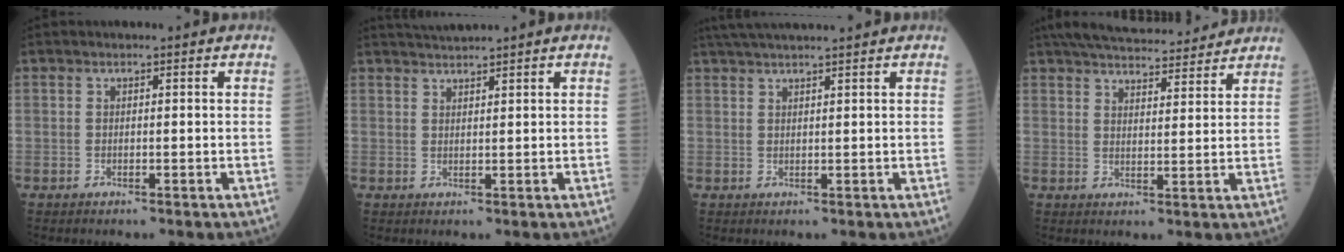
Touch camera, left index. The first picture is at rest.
{"total": 2.5, "force": [2.4, -0.7, 0.4], "torque": [-0.008, 0.014, 0.052]}
{"total": 8.0, "force": [7.0, -0.4, 3.8], "torque": [-0.059, 0.035, 0.108]}
{"total": 16.7, "force": [15.3, 3.1, 6.1], "torque": [-0.094, 0.036, 0.219]}